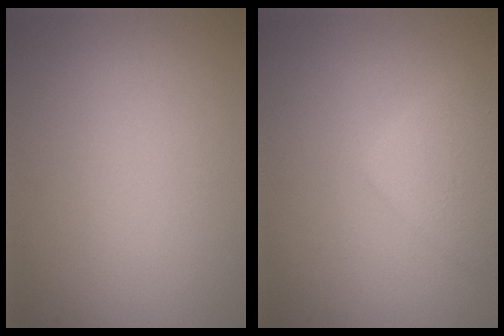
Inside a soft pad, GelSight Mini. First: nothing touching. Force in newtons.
{"total": 2.9, "press": 2.9, "slide": 0.1}